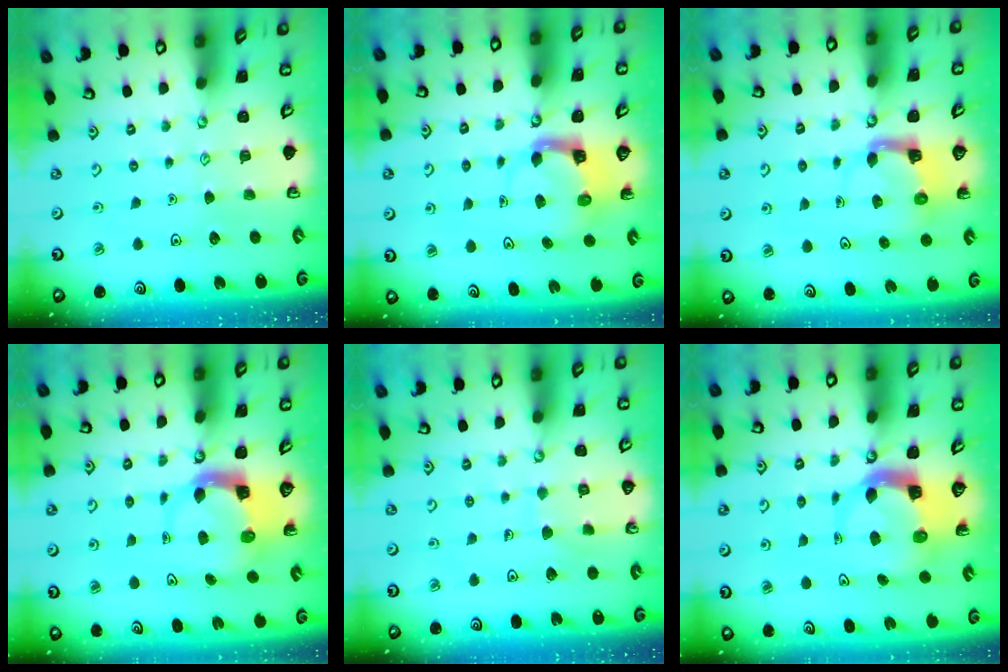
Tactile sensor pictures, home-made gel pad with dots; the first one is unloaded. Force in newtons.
{"total": 3.8, "press": 3.8, "slide": 0.3}
{"total": 4.0, "press": 3.9, "slide": 0.6}
{"total": 4.0, "press": 3.9, "slide": 0.6}
{"total": 6.4, "press": 6.4, "slide": 0.5}
{"total": 5.7, "press": 5.6, "slide": 1.0}